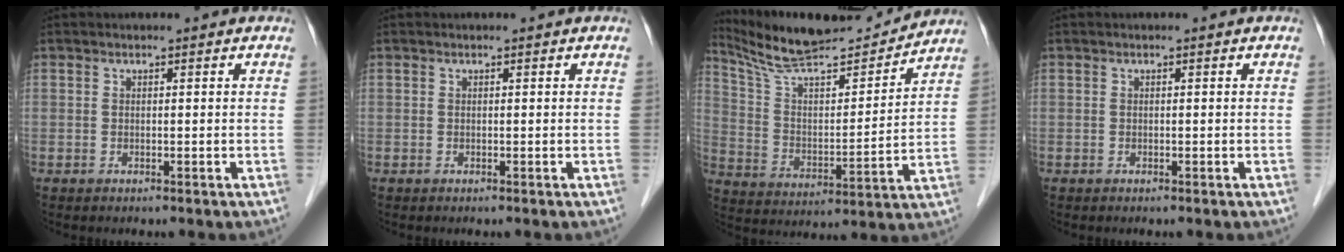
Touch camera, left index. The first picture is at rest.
{"total": 0.0}
{"total": 17.8, "force": [16.7, 1.5, 6.1], "torque": [-0.114, -0.001, 0.280]}
{"total": 0.0}